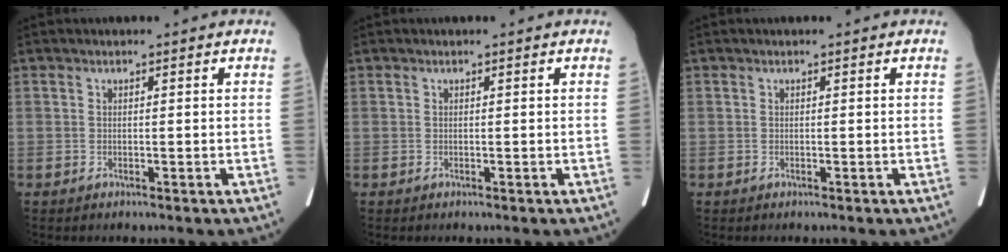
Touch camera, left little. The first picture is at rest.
{"total": 0.0}
{"total": 0.0}